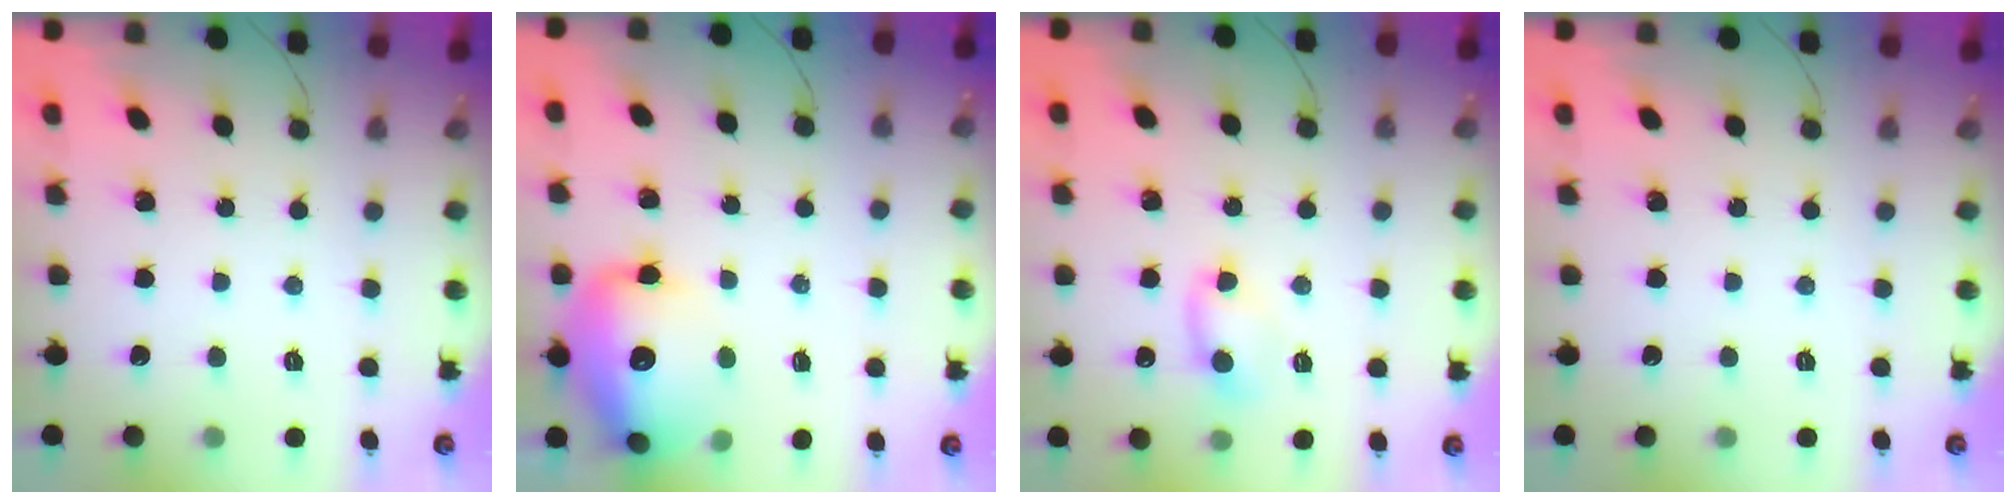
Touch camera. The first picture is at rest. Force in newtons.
{"total": 16.3, "press": 15.9, "slide": 3.7}
{"total": 5.0, "press": 4.8, "slide": 1.4}
{"total": 0.0}